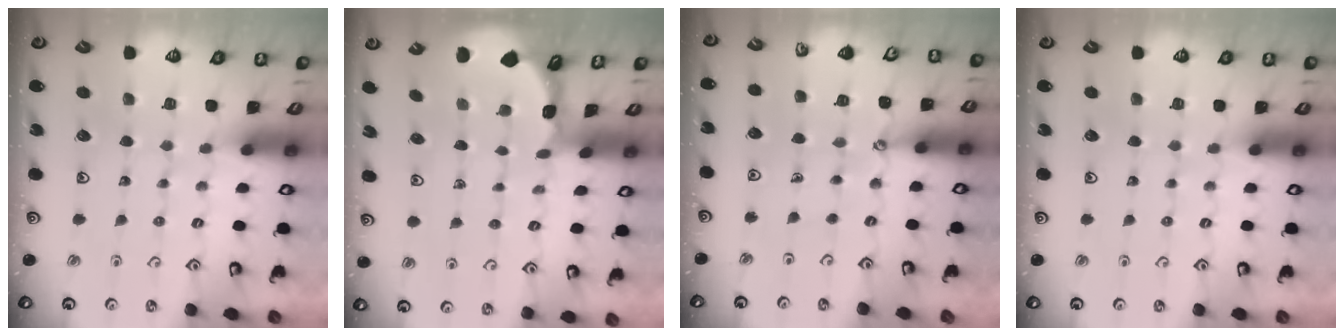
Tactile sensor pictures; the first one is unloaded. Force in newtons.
{"total": 1.5, "press": 1.5, "slide": 0.2}
{"total": 1.4, "press": 1.3, "slide": 0.1}
{"total": 0.0}